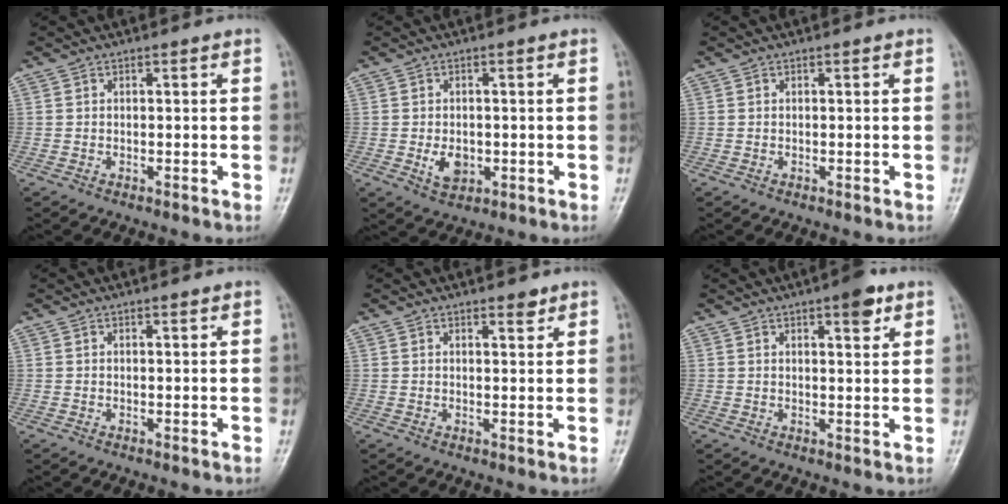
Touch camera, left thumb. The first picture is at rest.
{"total": 4.2, "force": [-0.8, 2.9, 2.9], "torque": [-0.041, -0.003, -0.006]}
{"total": 0.0}
{"total": 0.5, "force": [0.4, 0.2, 0.3], "torque": [-0.007, -0.003, 0.006]}
{"total": 2.2, "force": [1.6, 0.8, 1.2], "torque": [-0.008, -0.010, 0.022]}
{"total": 4.9, "force": [2.9, 1.6, 3.7], "torque": [-0.039, -0.012, 0.036]}